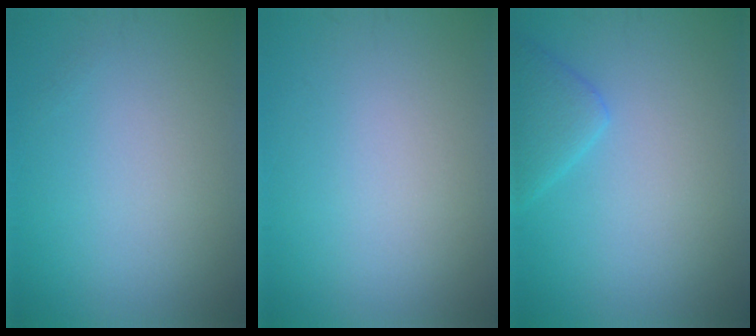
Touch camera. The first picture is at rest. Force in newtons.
{"total": 0.0}
{"total": 2.9, "press": 2.9, "slide": 0.3}